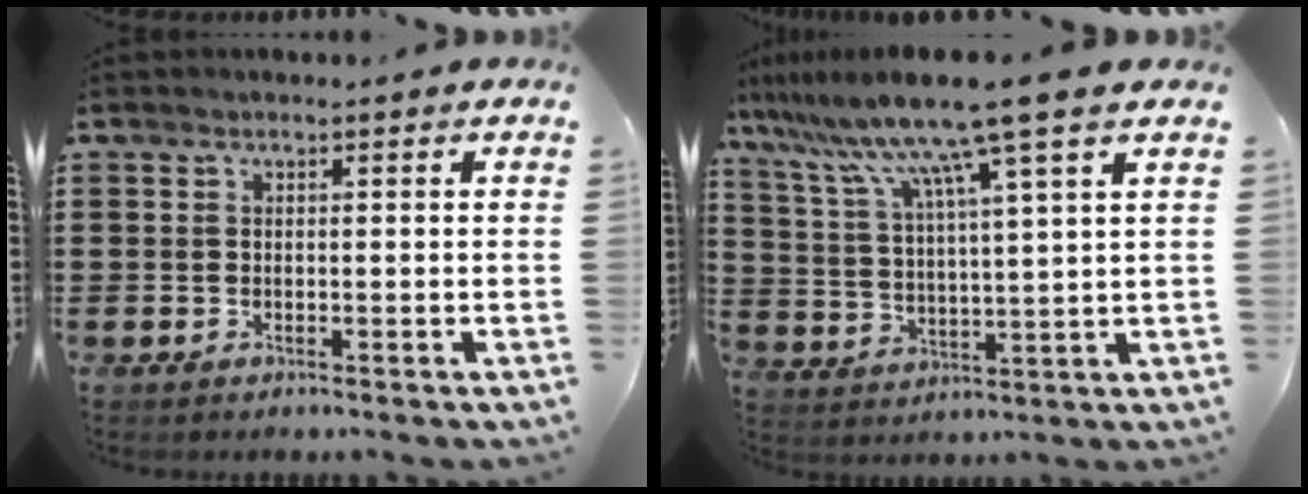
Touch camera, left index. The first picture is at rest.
{"total": 10.7, "force": [7.4, -0.9, 7.7], "torque": [-0.178, -0.030, 0.121]}